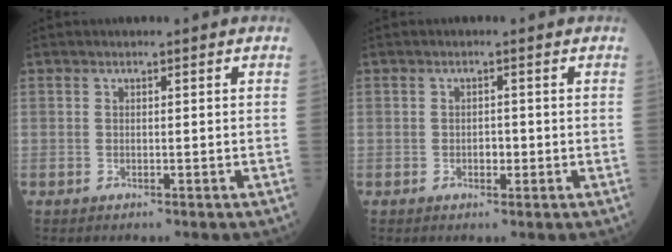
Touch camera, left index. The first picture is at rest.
{"total": 1.3, "force": [-0.6, 0.9, 0.8], "torque": [-0.013, -0.001, -0.008]}